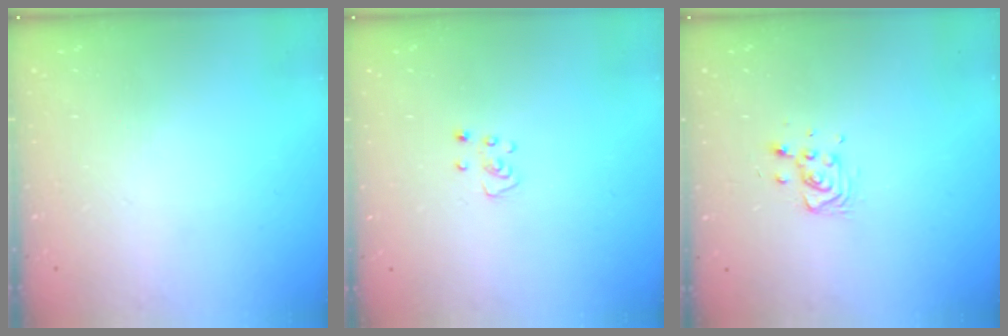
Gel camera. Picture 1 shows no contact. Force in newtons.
{"total": 3.9, "press": 3.9, "slide": 0.2}
{"total": 7.3, "press": 7.1, "slide": 2.0}